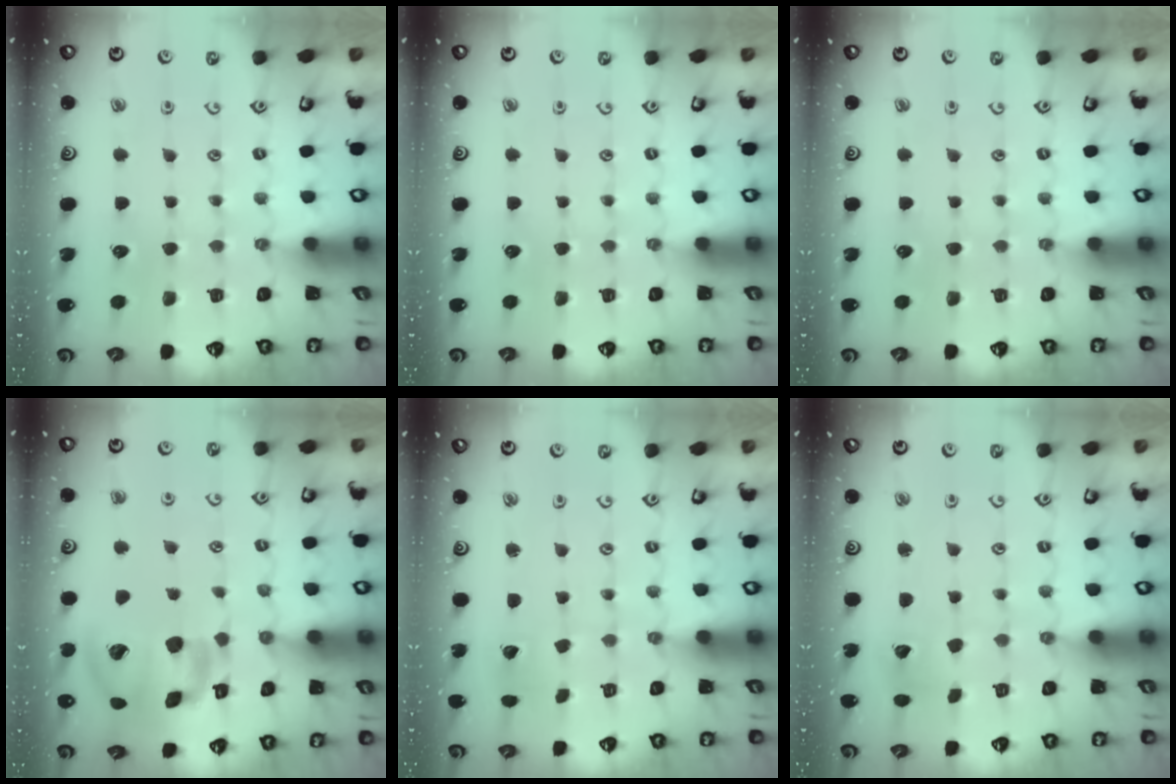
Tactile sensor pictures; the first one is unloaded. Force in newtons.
{"total": 0.0}
{"total": 0.0}
{"total": 19.2, "press": 19.0, "slide": 3.2}
{"total": 2.6, "press": 2.6, "slide": 0.4}
{"total": 3.0, "press": 3.0, "slide": 0.2}